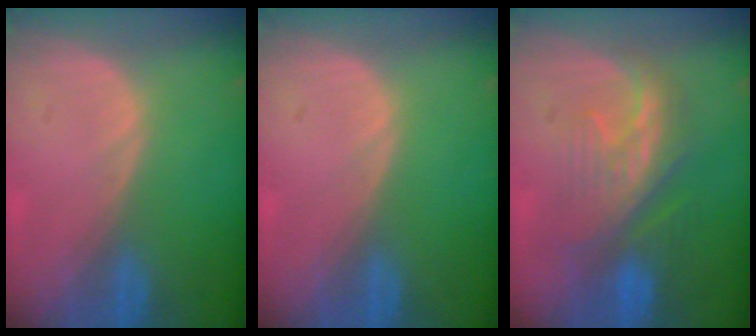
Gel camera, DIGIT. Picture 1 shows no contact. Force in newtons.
{"total": 0.0}
{"total": 8.3, "press": 8.1, "slide": 1.9}